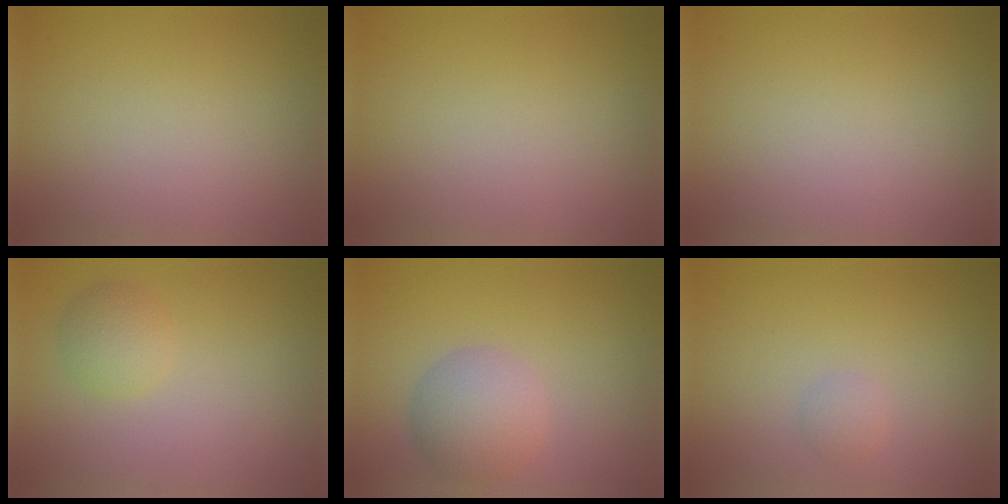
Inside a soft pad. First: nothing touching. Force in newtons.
{"total": 0.0}
{"total": 0.0}
{"total": 2.2, "press": 2.2, "slide": 0.1}
{"total": 4.4, "press": 4.4, "slide": 0.2}
{"total": 1.0, "press": 1.0, "slide": 0.0}